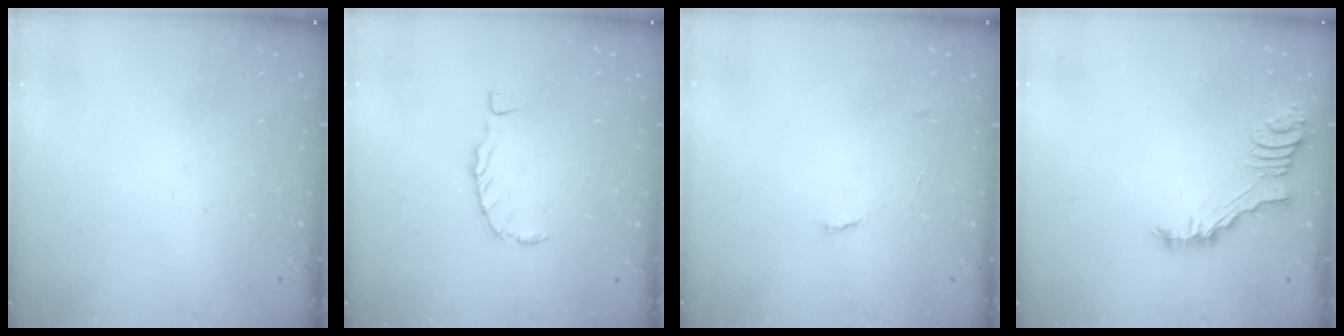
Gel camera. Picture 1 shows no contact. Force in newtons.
{"total": 0.0}
{"total": 4.4, "press": 4.4, "slide": 0.3}
{"total": 5.5, "press": 5.5, "slide": 0.6}